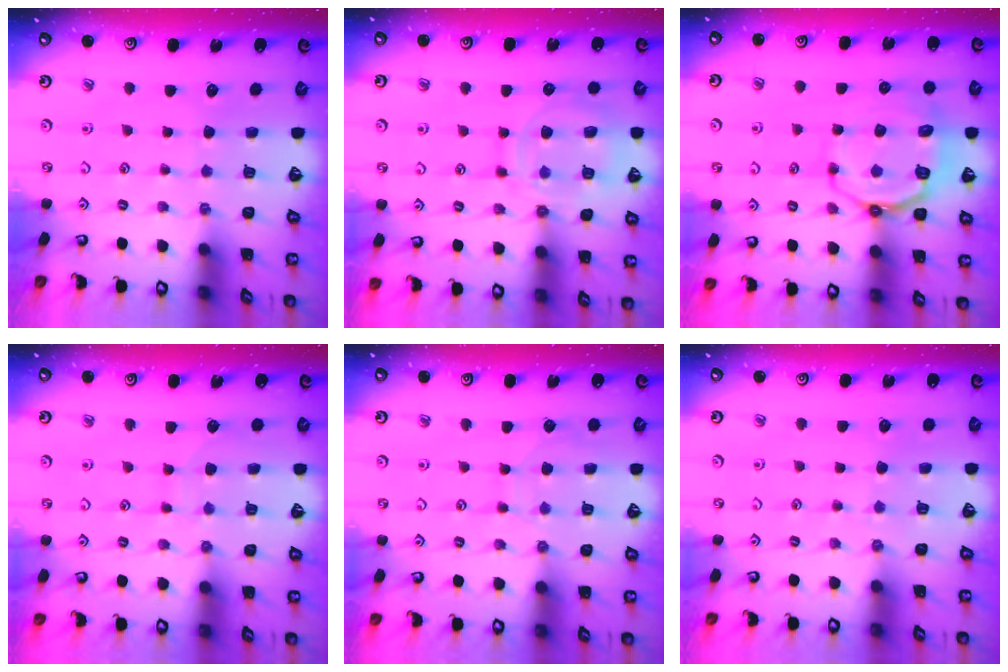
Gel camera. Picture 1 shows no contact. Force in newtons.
{"total": 12.7, "press": 12.7, "slide": 1.0}
{"total": 10.2, "press": 9.7, "slide": 3.1}
{"total": 5.7, "press": 5.7, "slide": 0.6}
{"total": 7.0, "press": 7.0, "slide": 0.5}
{"total": 2.5, "press": 2.4, "slide": 0.4}